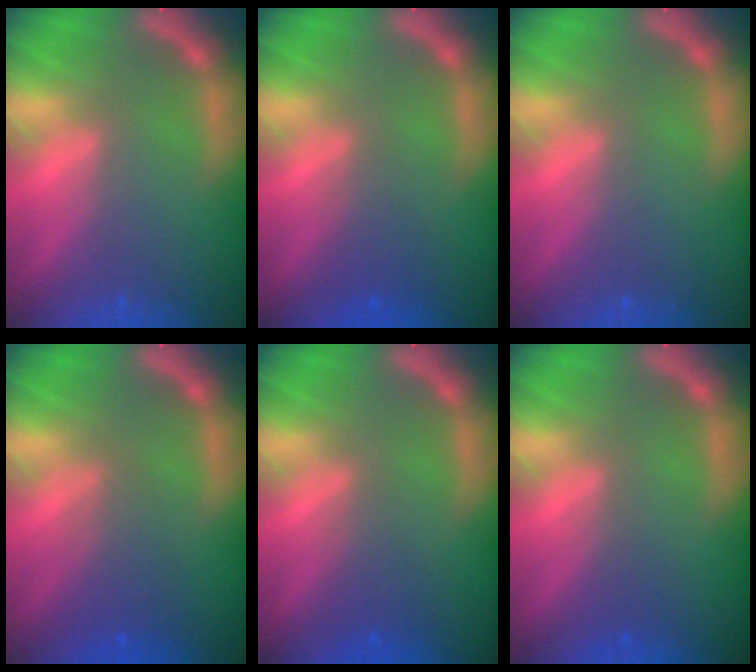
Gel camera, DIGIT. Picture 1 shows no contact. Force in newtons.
{"total": 1.9}
{"total": 0.0}
{"total": 3.0}
{"total": 1.9}
{"total": 1.0}